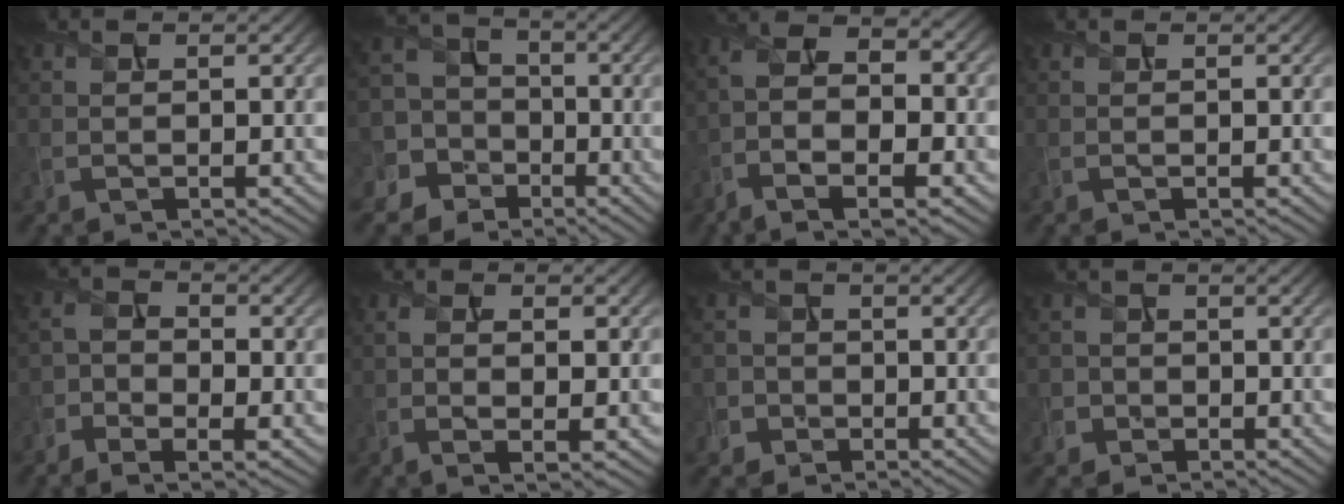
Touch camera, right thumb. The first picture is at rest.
{"total": 9.9, "force": [-3.1, 8.8, 3.2], "torque": [-0.113, -0.004, -0.088]}
{"total": 10.5, "force": [-4.6, 4.3, 8.3], "torque": [-0.181, -0.012, -0.084]}
{"total": 0.0}
{"total": 5.0, "force": [-2.6, 2.9, 3.1], "torque": [-0.059, -0.011, -0.050]}
{"total": 4.1, "force": [-0.6, 1.6, 3.7], "torque": [-0.064, -0.004, -0.009]}
{"total": 3.6, "force": [-1.4, 3.3, 0.4], "torque": [-0.006, 0.006, -0.046]}
{"total": 2.8, "force": [-1.0, 2.6, 0.3], "torque": [-0.003, 0.005, -0.032]}